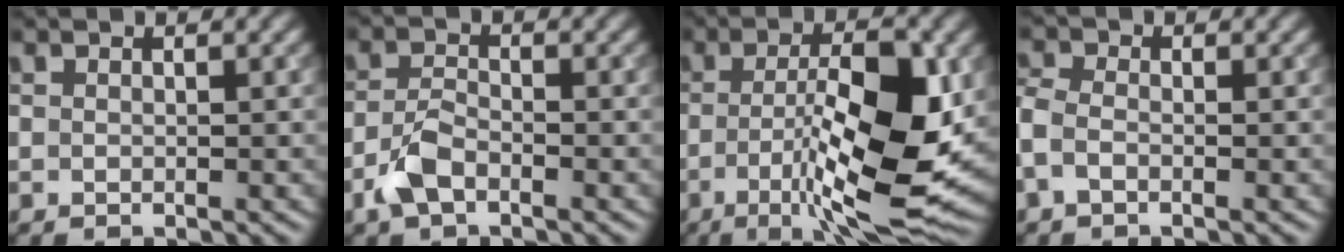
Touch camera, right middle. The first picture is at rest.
{"total": 2.9, "force": [-1.7, 1.3, 1.9], "torque": [-0.046, 0.001, -0.041]}
{"total": 11.4, "force": [-1.5, 3.3, 10.9], "torque": [-0.175, -0.011, -0.022]}
{"total": 2.2, "force": [-1.0, 1.2, 1.6], "torque": [-0.043, 0.001, -0.033]}